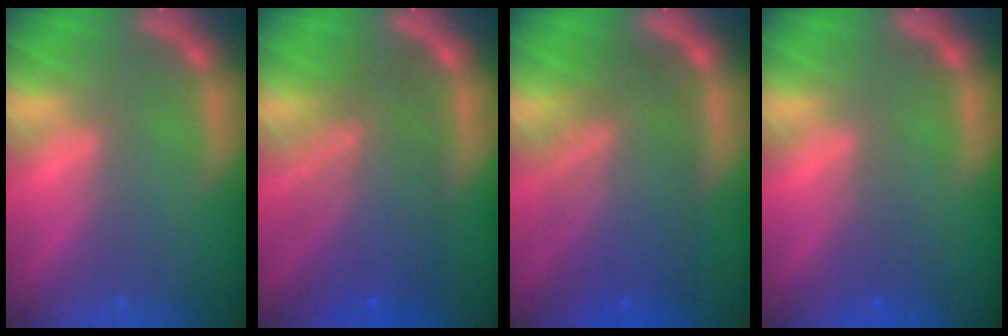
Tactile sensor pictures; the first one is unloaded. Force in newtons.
{"total": 8.0}
{"total": 9.1}
{"total": 1.5}